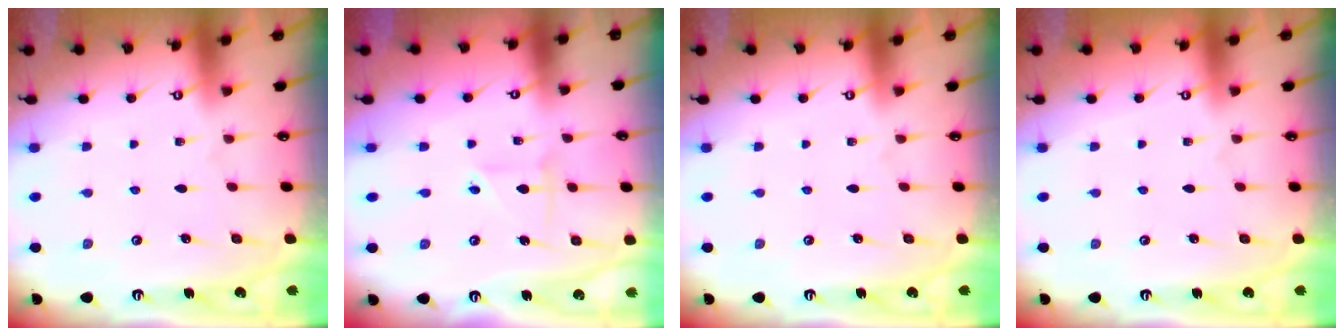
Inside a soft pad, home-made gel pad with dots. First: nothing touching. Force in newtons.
{"total": 2.7, "press": 2.5, "slide": 1.0}
{"total": 0.0}
{"total": 0.0}